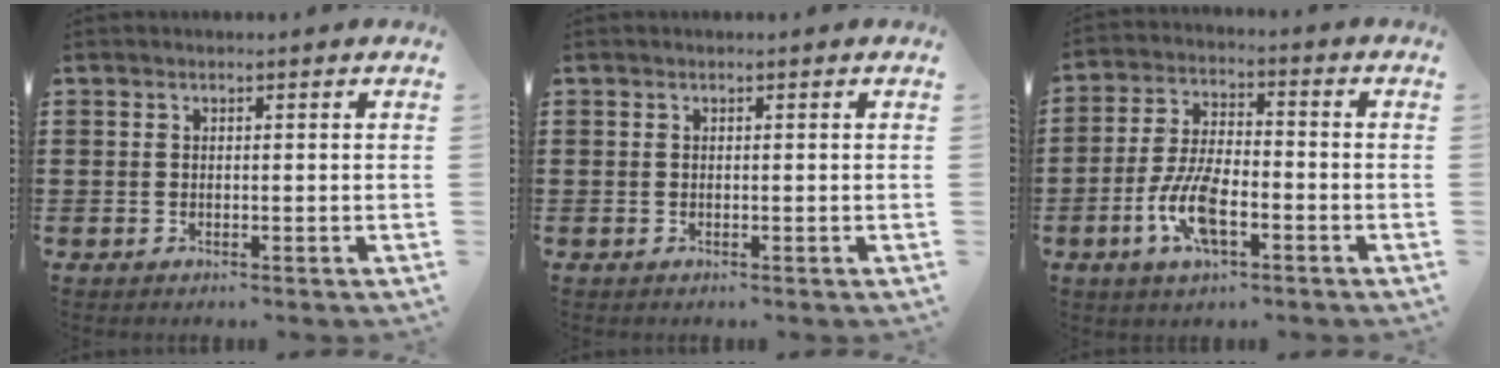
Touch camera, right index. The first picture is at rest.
{"total": 0.0}
{"total": 9.0, "force": [-3.4, 3.7, 7.4], "torque": [-0.168, -0.006, -0.066]}